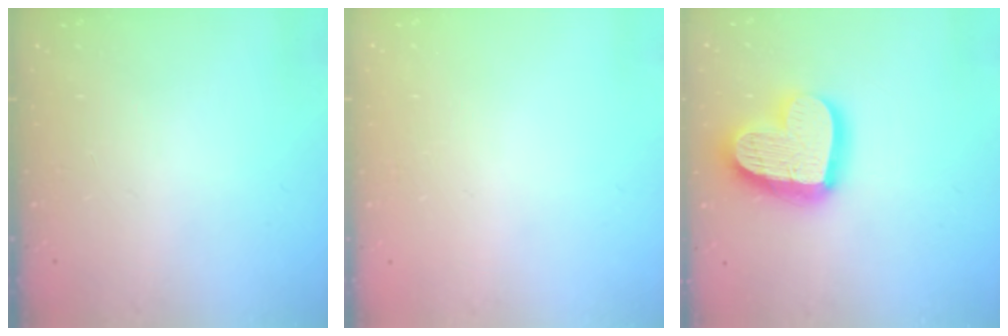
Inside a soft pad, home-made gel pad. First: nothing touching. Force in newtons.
{"total": 0.0}
{"total": 20.5, "press": 20.4, "slide": 1.5}